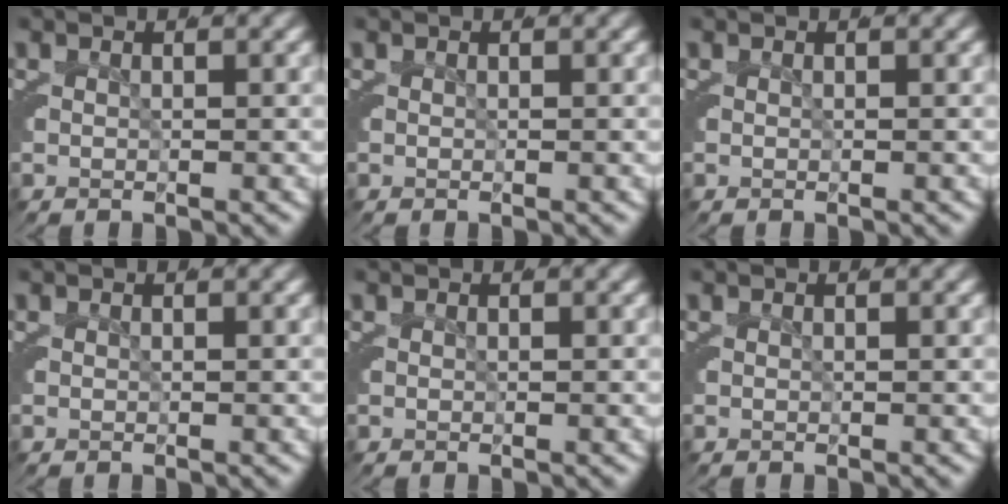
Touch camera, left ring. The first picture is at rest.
{"total": 0.0}
{"total": 0.0}
{"total": 0.0}
{"total": 0.0}
{"total": 0.0}